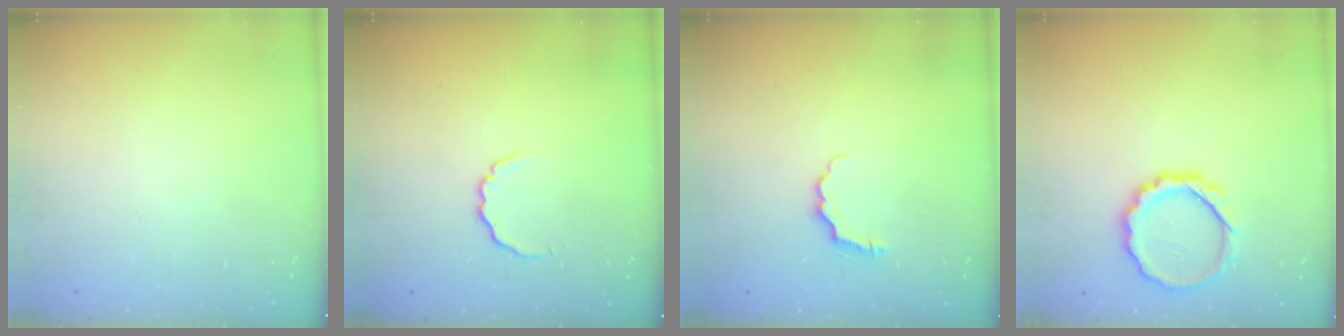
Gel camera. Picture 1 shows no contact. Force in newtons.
{"total": 3.0, "press": 2.9, "slide": 0.7}
{"total": 4.2, "press": 4.1, "slide": 0.6}
{"total": 9.5, "press": 9.4, "slide": 1.4}